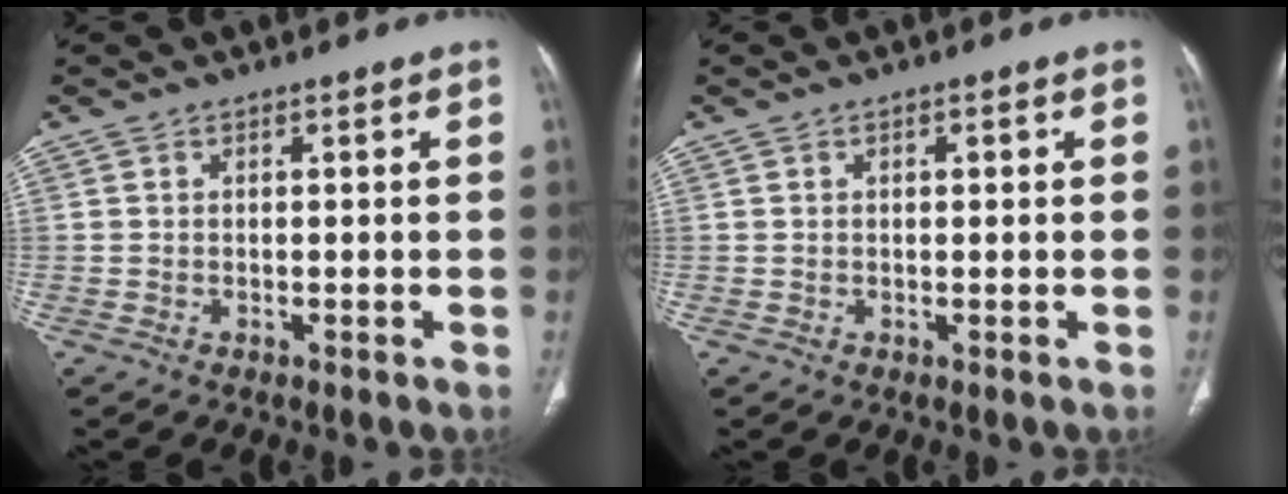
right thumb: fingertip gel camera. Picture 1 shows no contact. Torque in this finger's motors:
{"motor_torque": [0.22, -0.35, 0.02, 0.17, -0.02]}